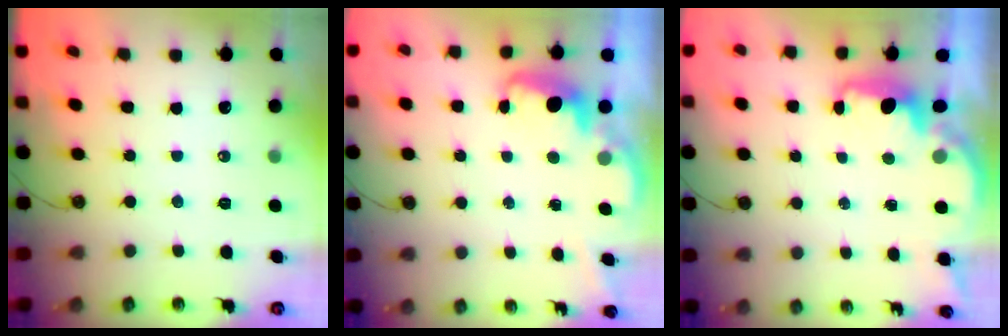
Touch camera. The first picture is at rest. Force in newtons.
{"total": 2.7, "press": 2.6, "slide": 0.8}
{"total": 2.2, "press": 2.0, "slide": 0.8}